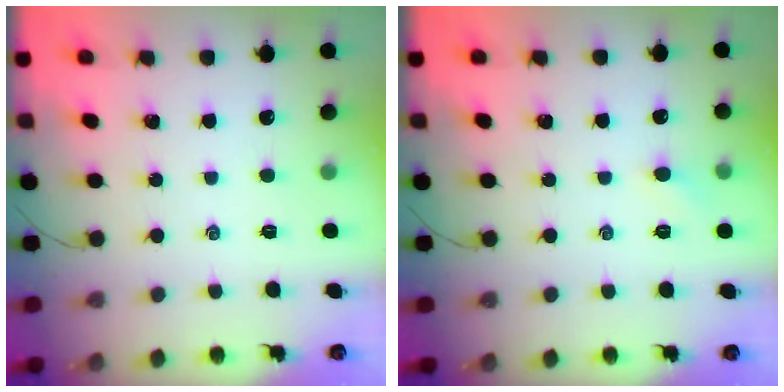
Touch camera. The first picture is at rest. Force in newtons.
{"total": 3.7, "press": 3.6, "slide": 1.2}